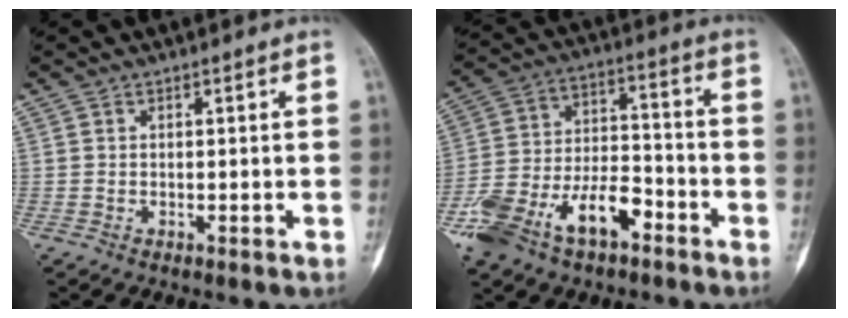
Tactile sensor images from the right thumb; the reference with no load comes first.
{"total": 16.9, "force": [-9.1, 8.4, 11.5], "torque": [-0.211, 0.060, -0.167]}